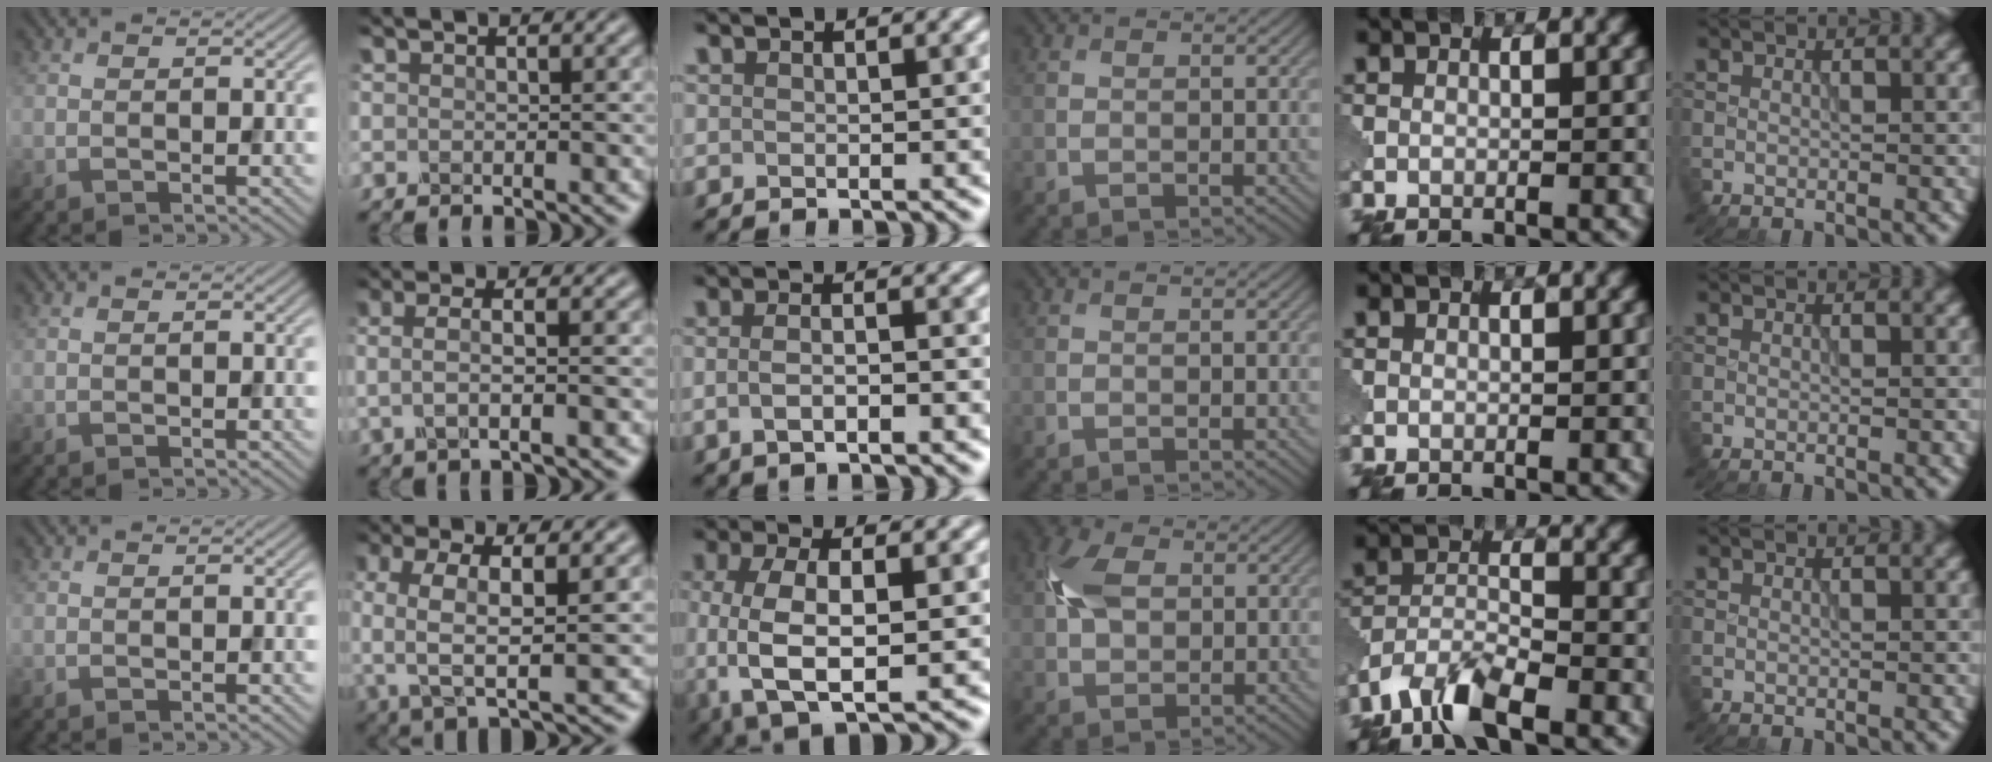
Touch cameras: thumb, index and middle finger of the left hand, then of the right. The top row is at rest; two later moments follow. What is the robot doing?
{"motion": "extract", "object": "pin"}